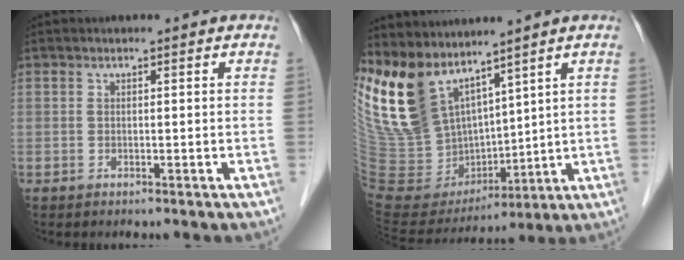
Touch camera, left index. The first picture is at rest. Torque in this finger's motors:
{"motor_torque": [0.58, -0.72, 0.14, 0.00]}